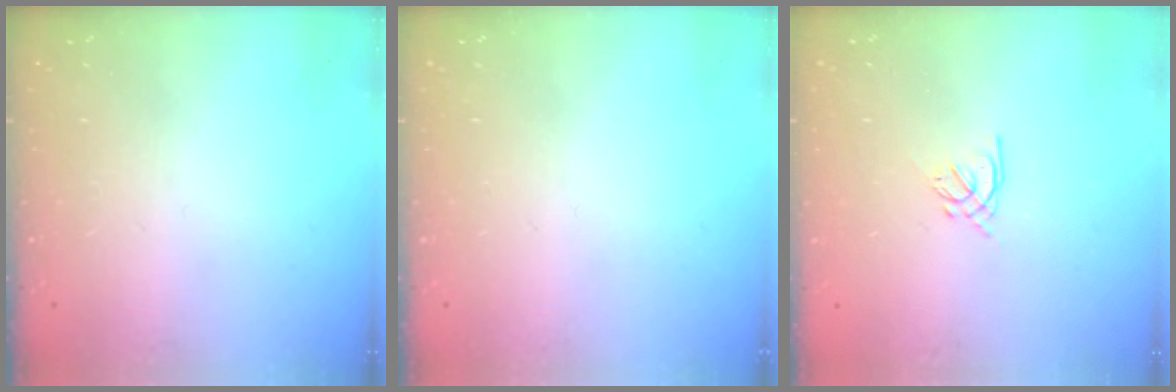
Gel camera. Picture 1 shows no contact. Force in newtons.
{"total": 0.0}
{"total": 1.6, "press": 1.5, "slide": 0.6}